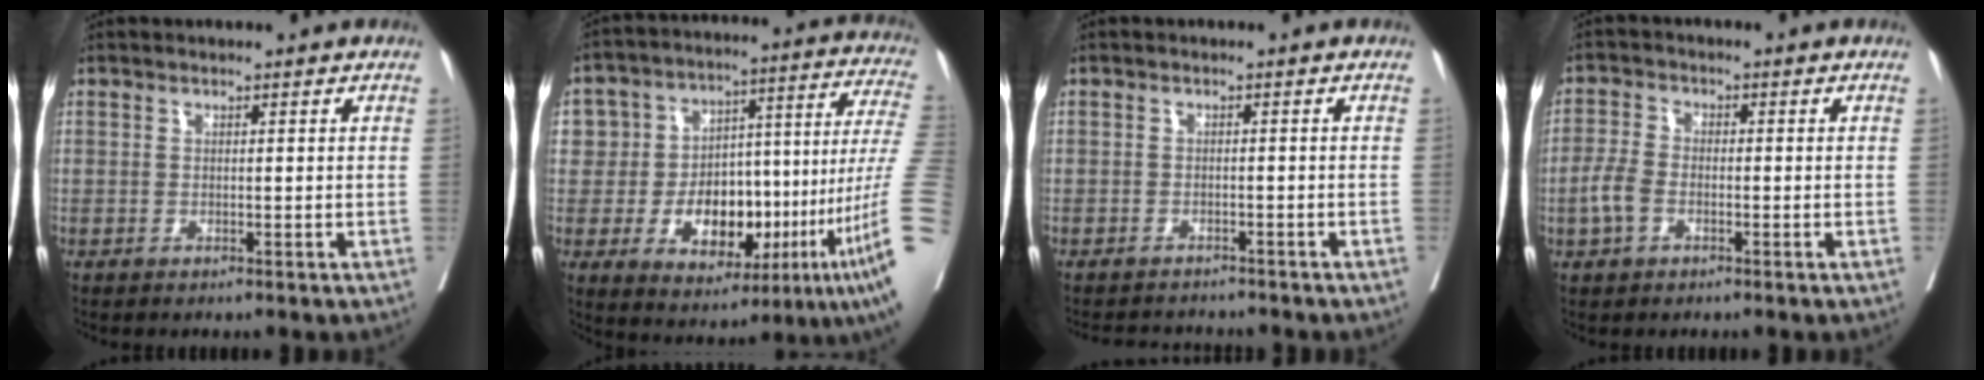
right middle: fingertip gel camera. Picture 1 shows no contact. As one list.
[{"total": 29.2, "force": [-6.4, 9.5, 26.8], "torque": [-0.422, 0.030, -0.088]}, {"total": 5.1, "force": [-5.0, 0.5, 0.7], "torque": [0.000, -0.004, -0.070]}, {"total": 4.0, "force": [-1.4, 2.3, 2.9], "torque": [-0.073, 0.005, -0.033]}]